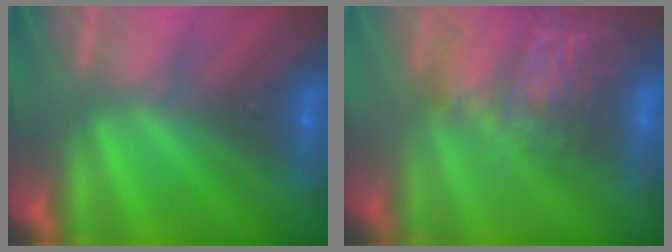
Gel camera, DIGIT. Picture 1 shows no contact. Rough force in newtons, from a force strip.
{"total": 7.6}